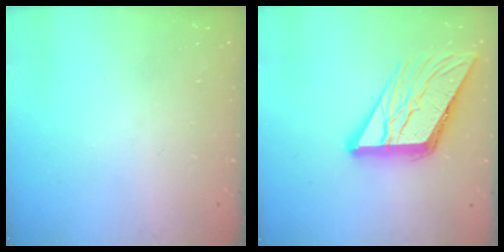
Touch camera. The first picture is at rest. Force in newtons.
{"total": 15.0, "press": 14.9, "slide": 1.6}